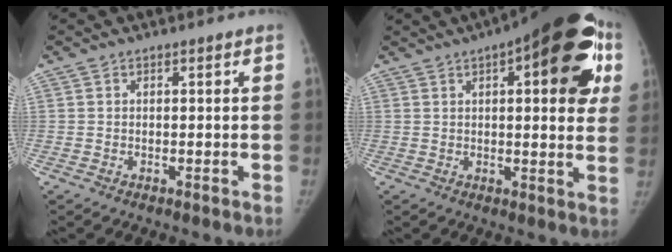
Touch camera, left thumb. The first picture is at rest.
{"total": 24.1, "force": [8.7, 8.7, 20.7], "torque": [-0.244, 0.009, 0.107]}